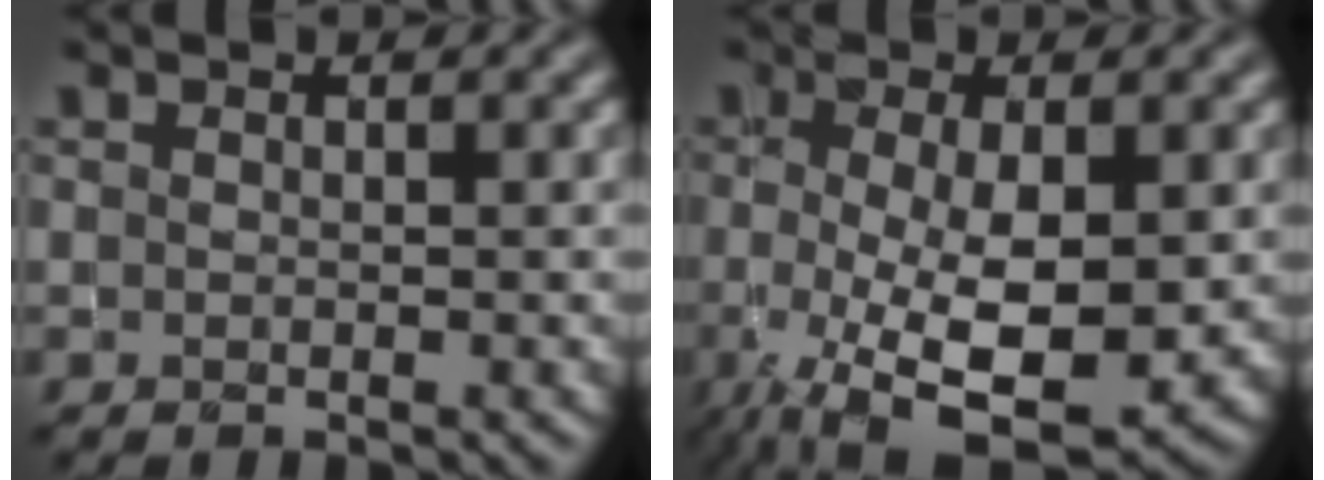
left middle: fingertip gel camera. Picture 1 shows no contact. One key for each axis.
{"total": 9.3, "fx": -1.9, "fy": 3.6, "fz": 8.4, "tx": -0.157, "ty": -0.021, "tz": -0.023}